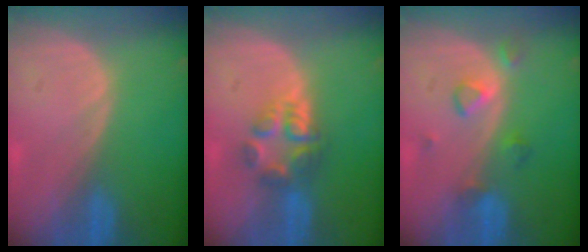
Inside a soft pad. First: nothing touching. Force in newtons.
{"total": 6.0, "press": 5.3, "slide": 2.8}
{"total": 3.6, "press": 3.6, "slide": 0.4}